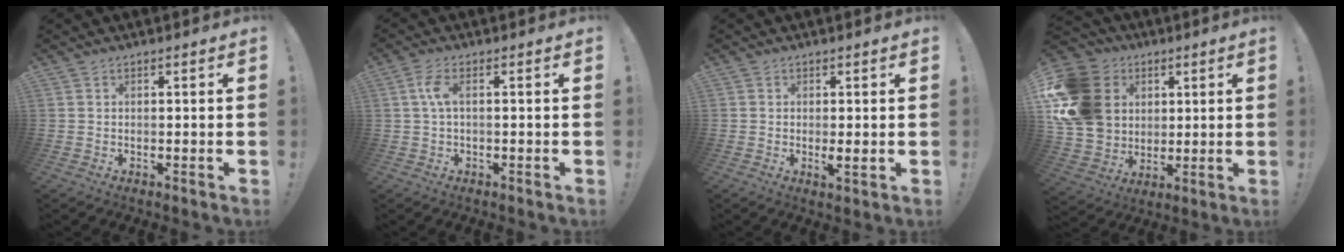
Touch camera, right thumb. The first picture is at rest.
{"total": 4.3, "force": [0.5, 1.1, 4.1], "torque": [-0.088, 0.001, 0.007]}
{"total": 2.3, "force": [0.4, 0.5, 2.2], "torque": [-0.027, -0.009, 0.006]}
{"total": 19.7, "force": [4.8, 16.4, 9.7], "torque": [-0.179, -0.011, 0.110]}